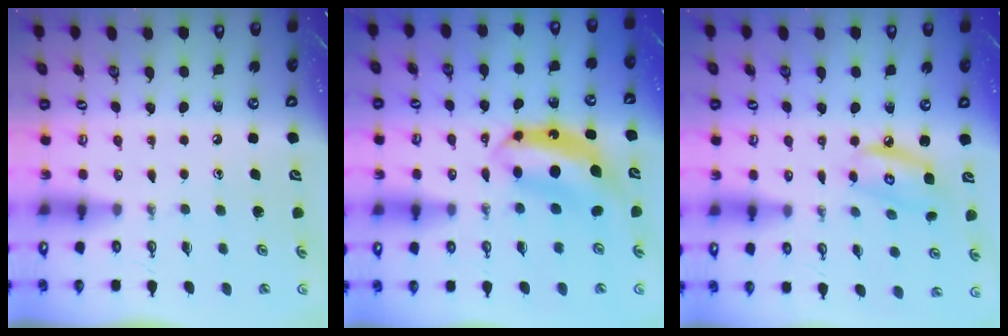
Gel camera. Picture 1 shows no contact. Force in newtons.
{"total": 7.6, "press": 7.6, "slide": 0.8}
{"total": 7.2, "press": 7.1, "slide": 0.5}